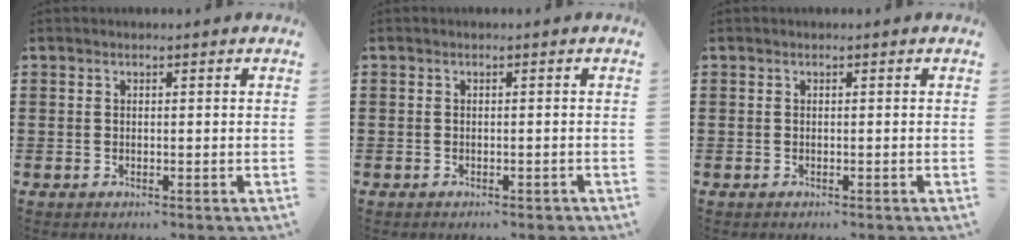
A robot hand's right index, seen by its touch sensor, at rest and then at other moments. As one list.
[{"total": 0.6, "force": [-0.6, 0.2, 0.2], "torque": [-0.007, -0.003, -0.011]}, {"total": 0.0}]